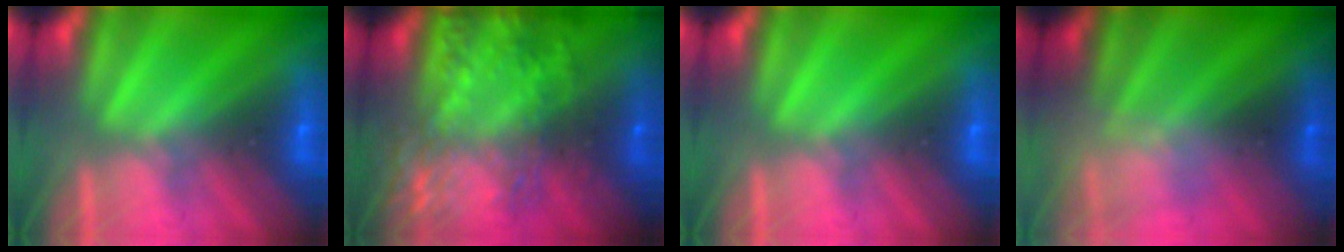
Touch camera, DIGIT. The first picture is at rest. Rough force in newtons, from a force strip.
{"total": 6.6}
{"total": 0.0}
{"total": 2.2}